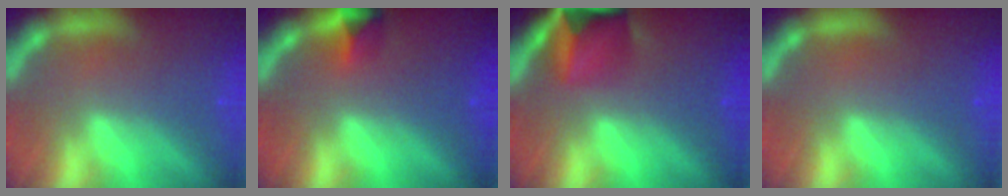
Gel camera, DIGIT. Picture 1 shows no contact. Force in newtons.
{"total": 1.9}
{"total": 6.9}
{"total": 0.0}